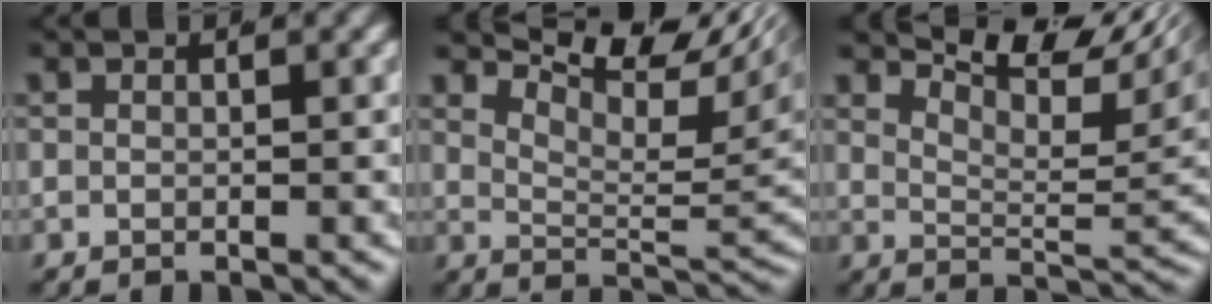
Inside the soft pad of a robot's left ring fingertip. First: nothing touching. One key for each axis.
{"total": 9.3, "fx": 5.1, "fy": 3.2, "fz": 7.1, "tx": -0.070, "ty": 0.009, "tz": 0.077}
{"total": 8.7, "fx": 5.3, "fy": 2.4, "fz": 6.5, "tx": -0.064, "ty": 0.012, "tz": 0.079}